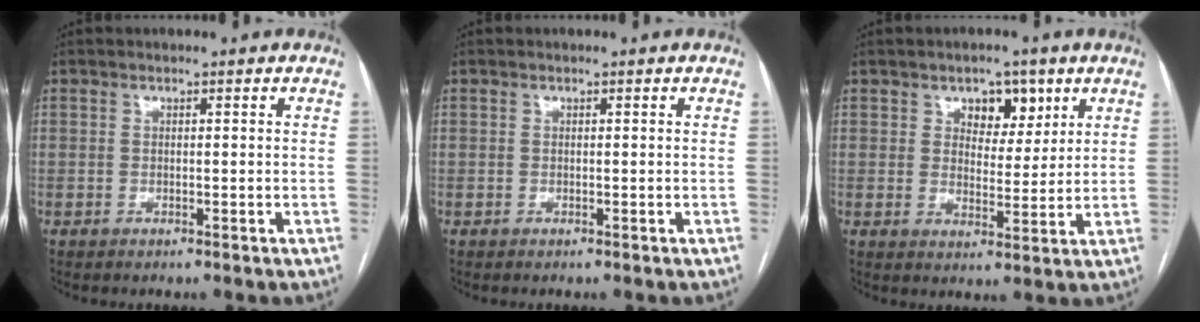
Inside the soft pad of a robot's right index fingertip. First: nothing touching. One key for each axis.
{"total": 0.0}
{"total": 5.8, "fx": 3.1, "fy": 3.6, "fz": 3.4, "tx": -0.039, "ty": 0.008, "tz": 0.048}